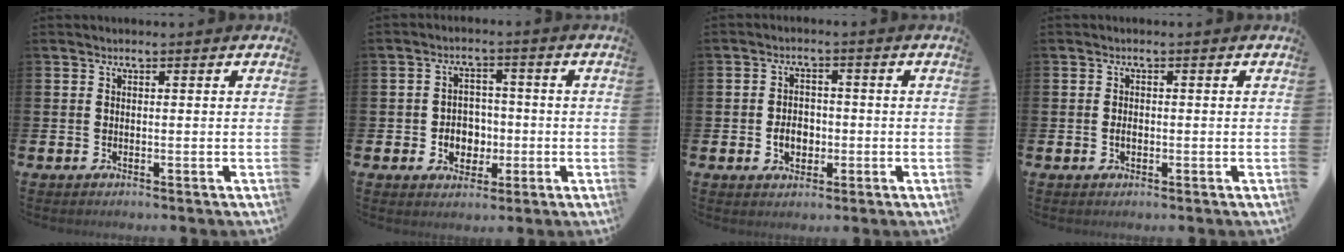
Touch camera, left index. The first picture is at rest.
{"total": 3.9, "force": [-0.7, 3.6, 1.3], "torque": [-0.026, 0.002, -0.021]}
{"total": 3.6, "force": [-0.9, 2.7, 2.2], "torque": [-0.024, -0.003, -0.025]}
{"total": 1.2, "force": [-0.3, 0.7, 0.8], "torque": [-0.012, 0.003, -0.008]}